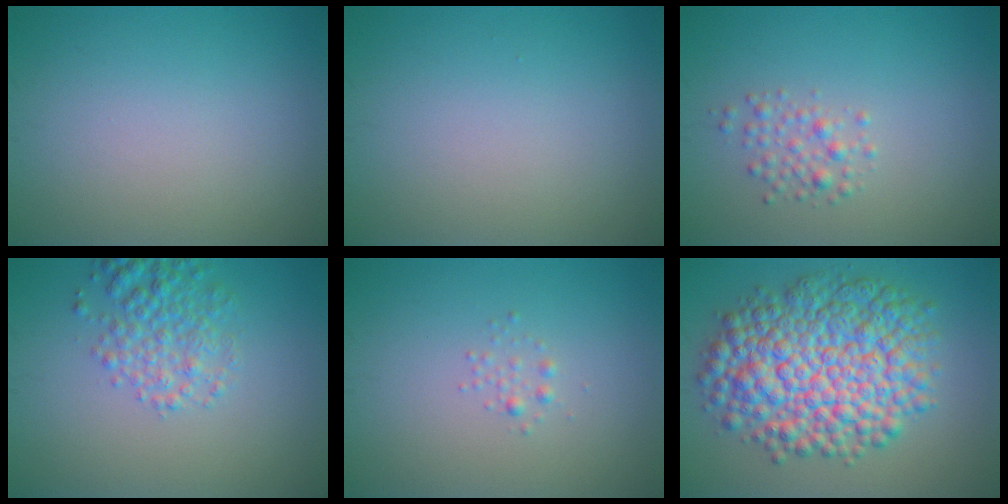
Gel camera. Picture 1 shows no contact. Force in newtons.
{"total": 0.0}
{"total": 1.8, "press": 1.8, "slide": 0.1}
{"total": 3.5, "press": 3.5, "slide": 0.2}
{"total": 0.8, "press": 0.8, "slide": 0.0}
{"total": 11.4, "press": 11.4, "slide": 0.2}